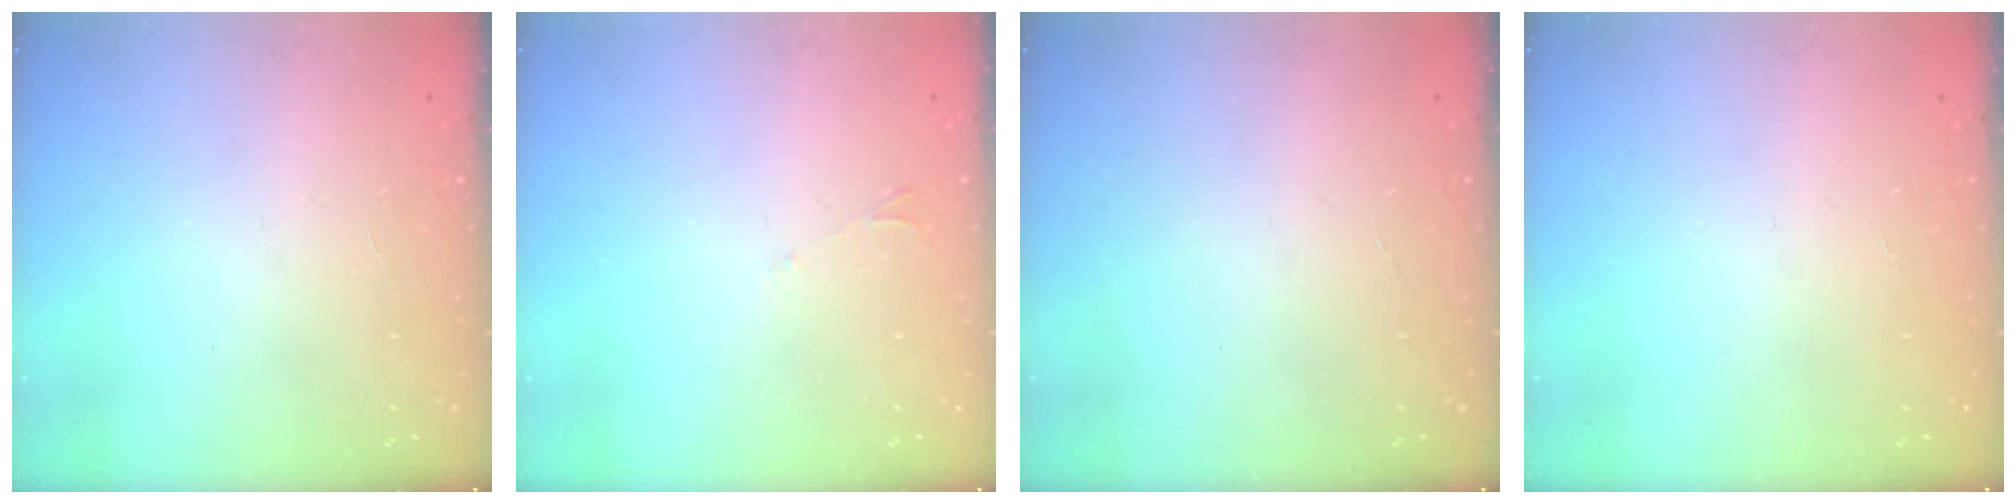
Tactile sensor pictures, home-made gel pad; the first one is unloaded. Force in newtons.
{"total": 2.2, "press": 2.2, "slide": 0.4}
{"total": 0.0}
{"total": 0.0}